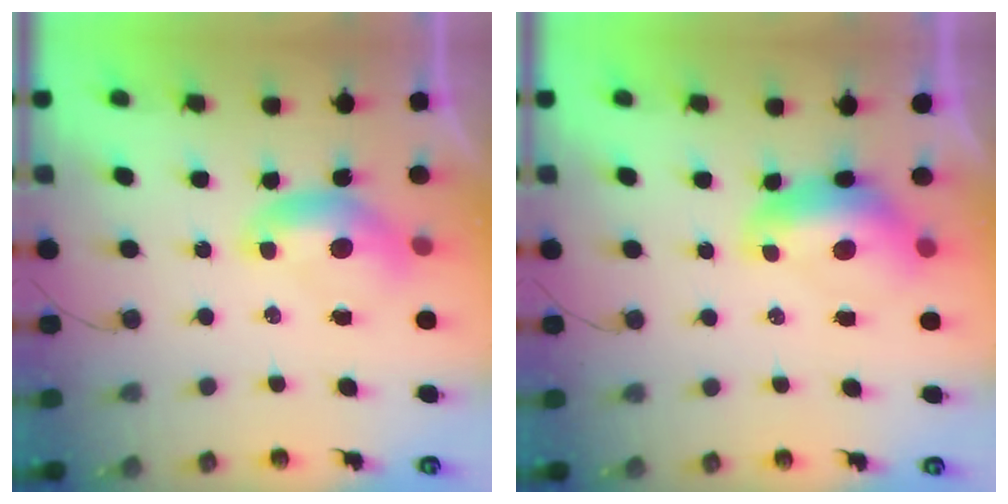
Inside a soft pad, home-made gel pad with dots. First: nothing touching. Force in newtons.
{"total": 1.9, "press": 1.8, "slide": 0.7}